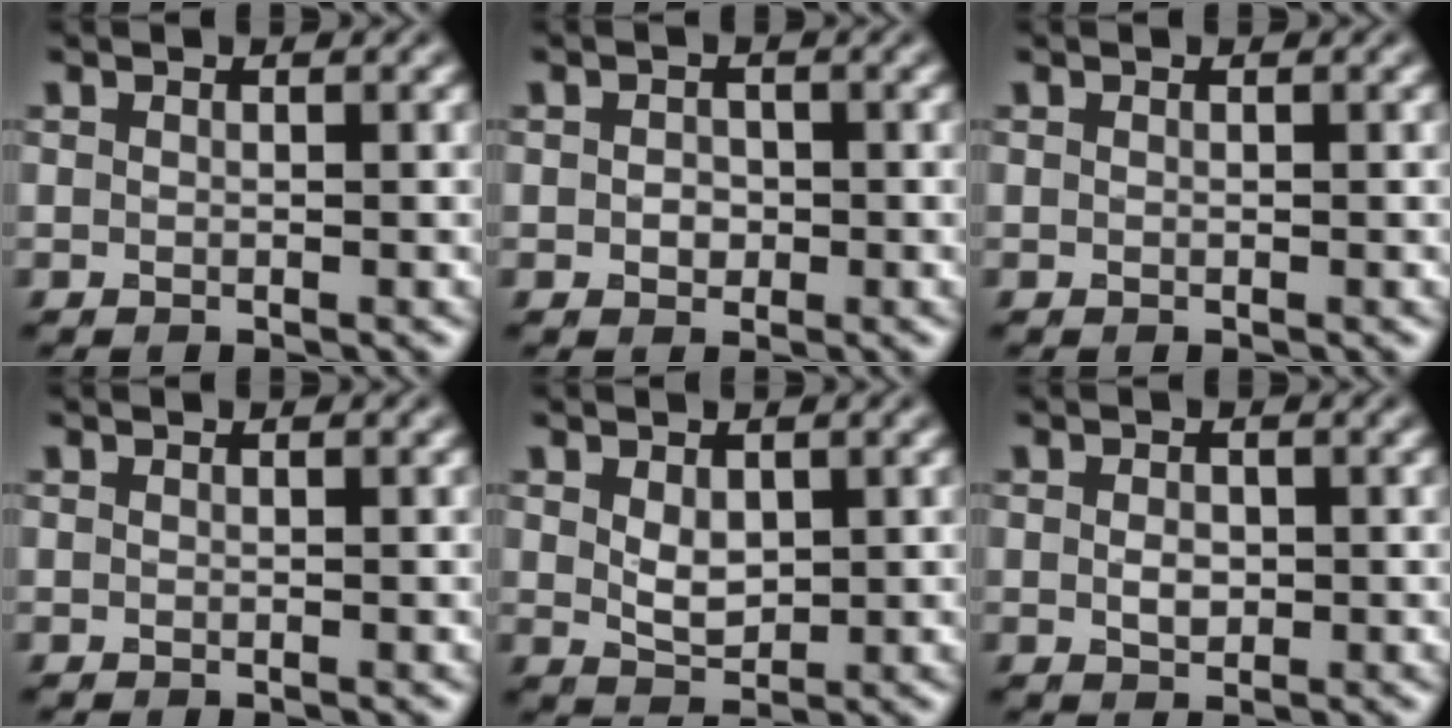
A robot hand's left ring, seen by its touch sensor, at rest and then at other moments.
{"total": 1.3, "force": [-0.1, 1.1, 0.7], "torque": [-0.011, -0.003, -0.004]}
{"total": 0.0}
{"total": 0.0}
{"total": 2.4, "force": [0.6, 1.5, 1.7], "torque": [-0.034, -0.004, 0.017]}
{"total": 1.5, "force": [0.0, 1.1, 1.1], "torque": [-0.022, -0.002, 0.000]}